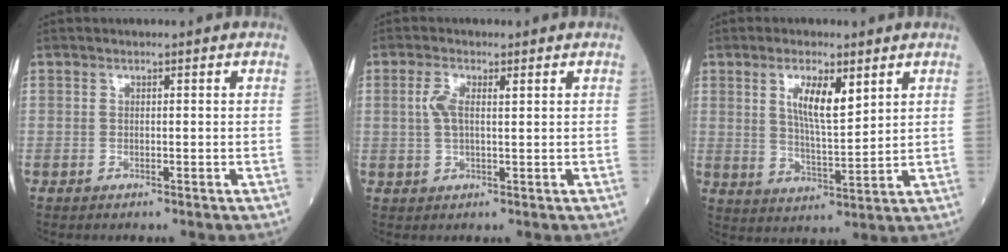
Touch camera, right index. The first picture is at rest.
{"total": 3.2, "force": [1.0, 1.1, 2.8], "torque": [-0.067, 0.014, 0.021]}
{"total": 7.3, "force": [3.3, 1.6, 6.3], "torque": [-0.117, -0.004, 0.062]}